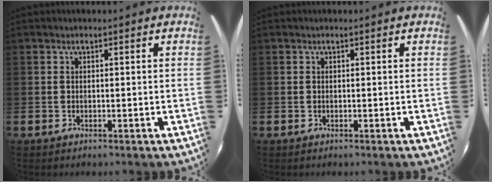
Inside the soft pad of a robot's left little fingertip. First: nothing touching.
{"total": 0.0}